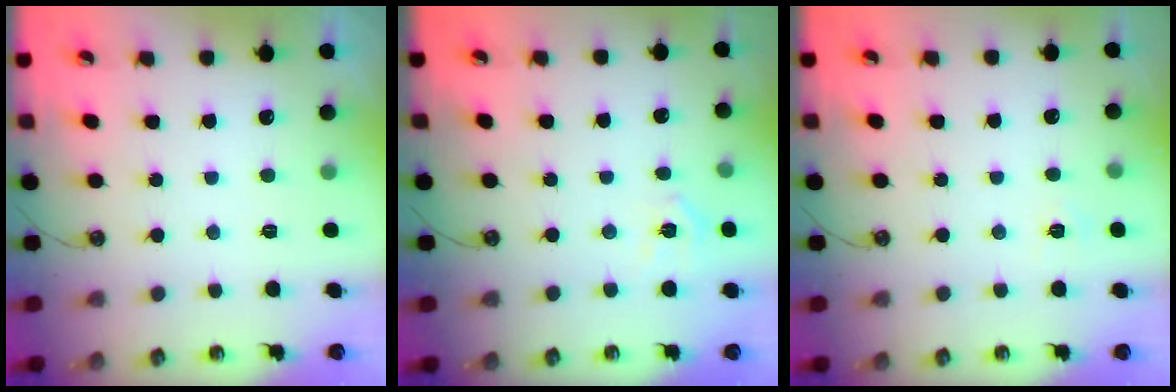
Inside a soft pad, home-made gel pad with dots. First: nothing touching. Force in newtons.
{"total": 5.0, "press": 4.9, "slide": 0.5}
{"total": 4.4, "press": 4.3, "slide": 0.4}